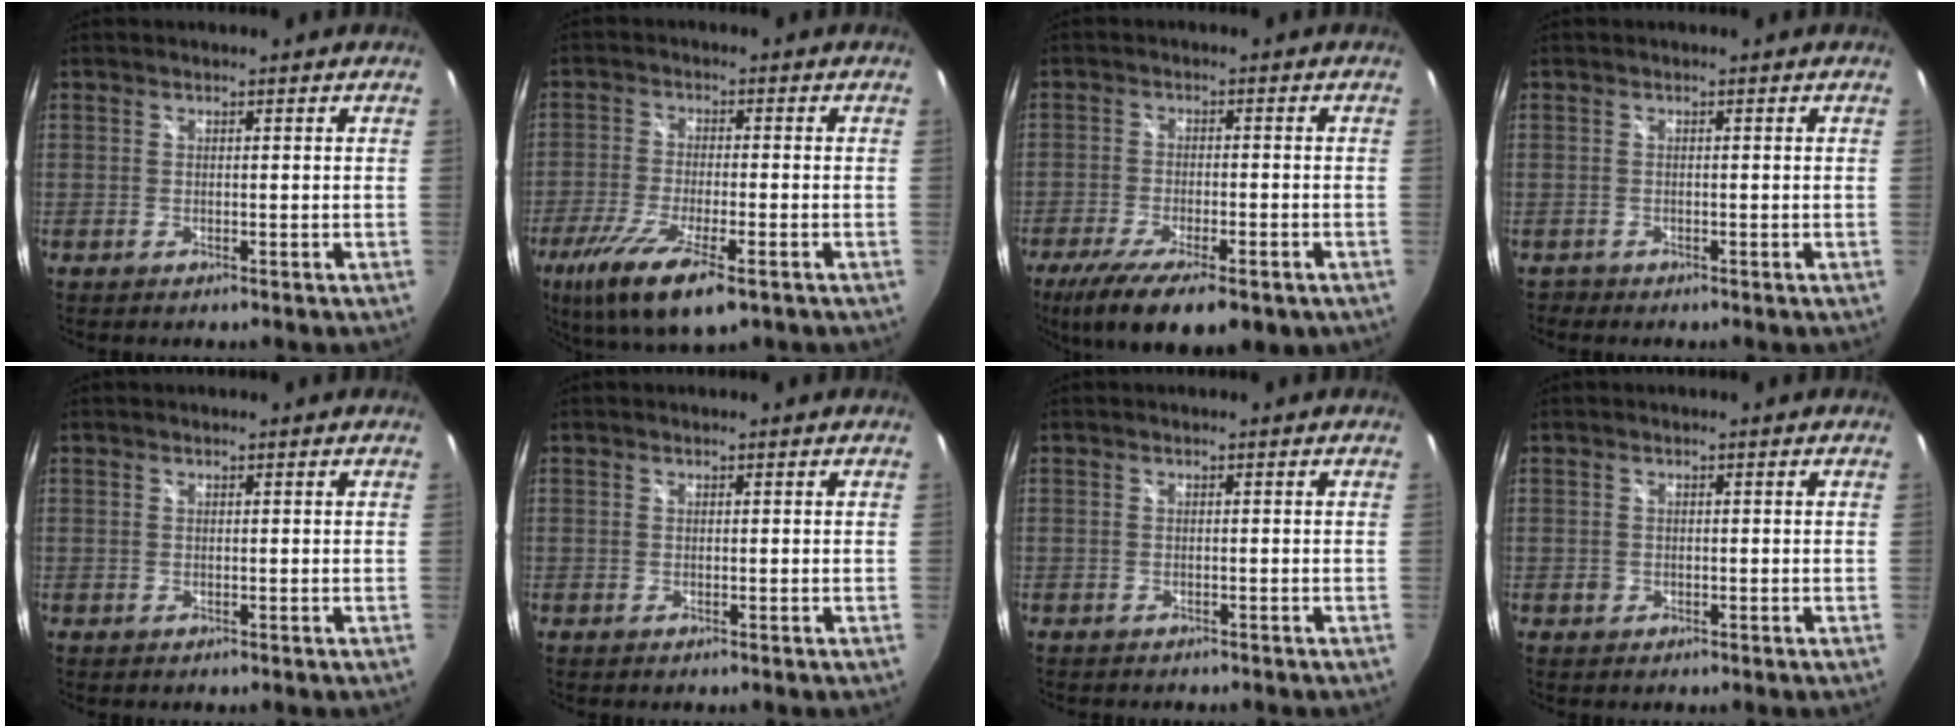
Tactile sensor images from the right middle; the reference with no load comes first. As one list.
[{"total": 13.4, "force": [-7.8, 3.4, 10.3], "torque": [-0.215, -0.051, -0.141]}, {"total": 15.7, "force": [-10.3, 5.3, 10.7], "torque": [-0.212, -0.057, -0.158]}, {"total": 0.8, "force": [-0.7, 0.4, -0.1], "torque": [-0.002, -0.002, -0.015]}, {"total": 0.0}, {"total": 0.0}, {"total": 1.7, "force": [-1.6, 0.5, 0.4], "torque": [-0.012, -0.011, -0.024]}, {"total": 1.0, "force": [-0.4, 0.9, 0.2], "torque": [-0.004, -0.001, -0.006]}]